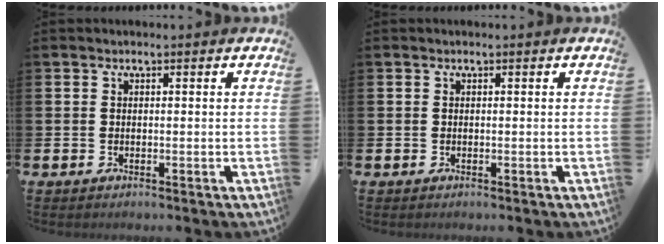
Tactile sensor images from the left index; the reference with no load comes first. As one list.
[{"total": 0.0}]